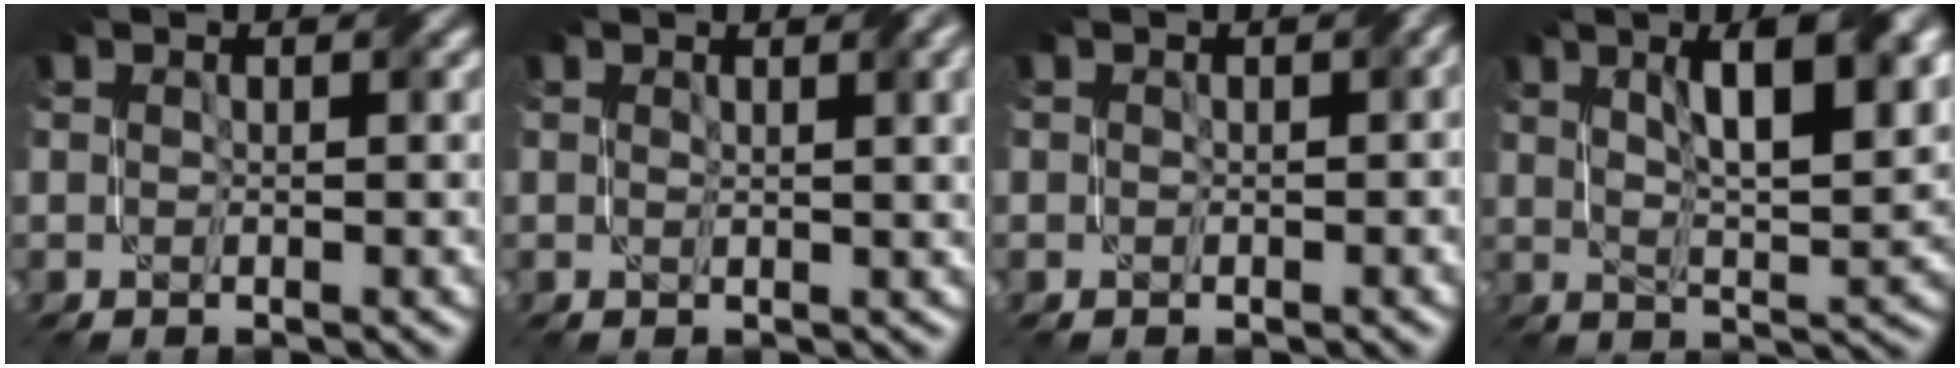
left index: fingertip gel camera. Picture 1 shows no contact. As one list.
[{"total": 2.9, "force": [1.2, 0.8, 2.6], "torque": [-0.027, 0.006, 0.016]}, {"total": 1.6, "force": [-0.5, 1.0, 1.2], "torque": [-0.017, -0.004, -0.008]}, {"total": 8.2, "force": [3.3, 2.2, 7.2], "torque": [-0.105, 0.011, 0.050]}]